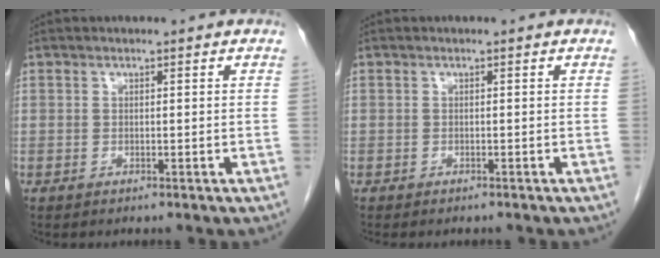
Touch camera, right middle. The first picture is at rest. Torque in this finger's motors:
{"motor_torque": [0.08, -0.05, 0.00, 0.00]}